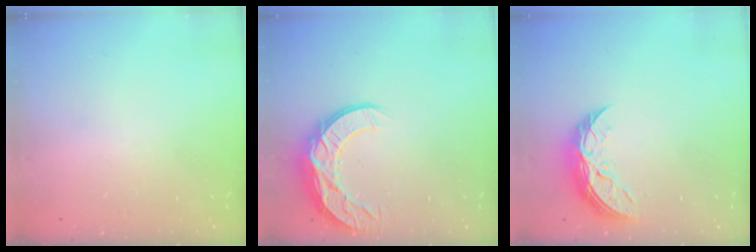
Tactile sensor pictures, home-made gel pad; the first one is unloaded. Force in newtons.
{"total": 11.3, "press": 11.3, "slide": 0.7}
{"total": 9.3, "press": 9.3, "slide": 0.5}